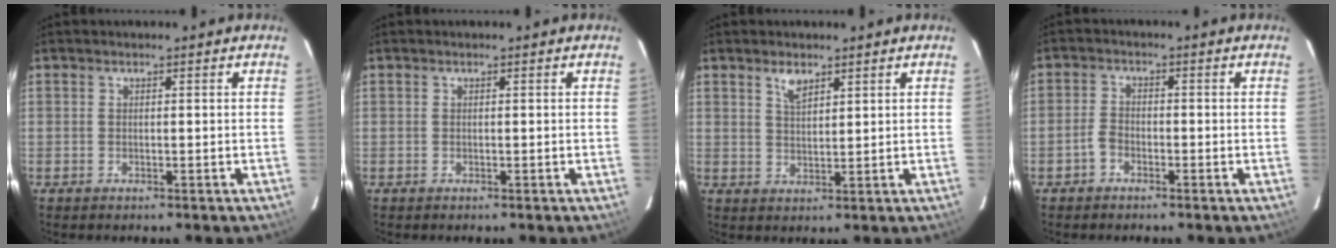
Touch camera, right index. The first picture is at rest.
{"total": 0.0}
{"total": 3.2, "force": [2.2, 1.3, 2.0], "torque": [-0.036, 0.002, 0.042]}
{"total": 2.4, "force": [-1.6, 1.5, 1.1], "torque": [-0.027, 0.009, -0.031]}